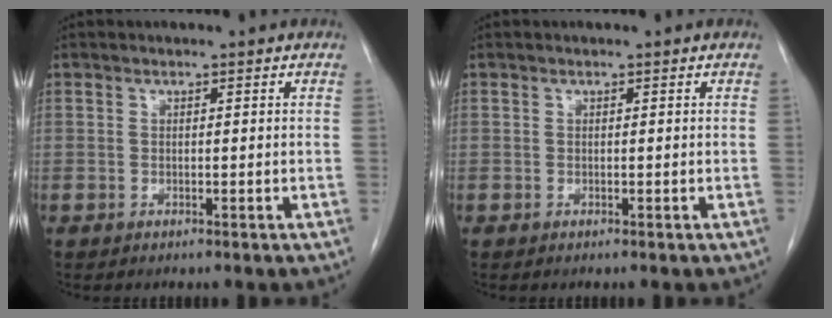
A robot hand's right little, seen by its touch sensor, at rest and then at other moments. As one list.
[{"total": 0.0}]